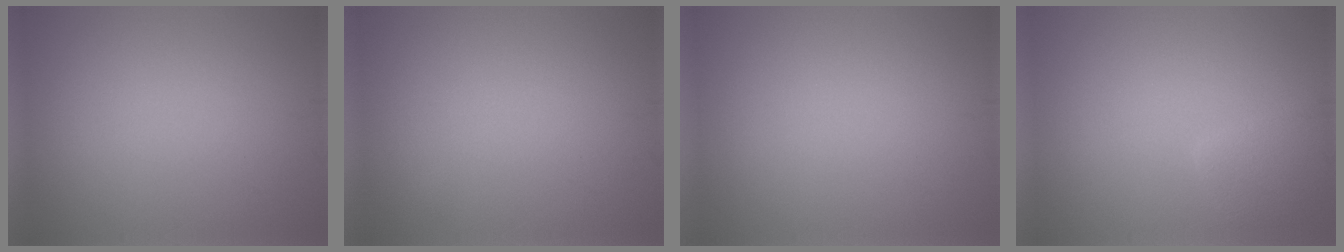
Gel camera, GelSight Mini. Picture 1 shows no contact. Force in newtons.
{"total": 0.0}
{"total": 0.0}
{"total": 2.1, "press": 2.1, "slide": 0.2}